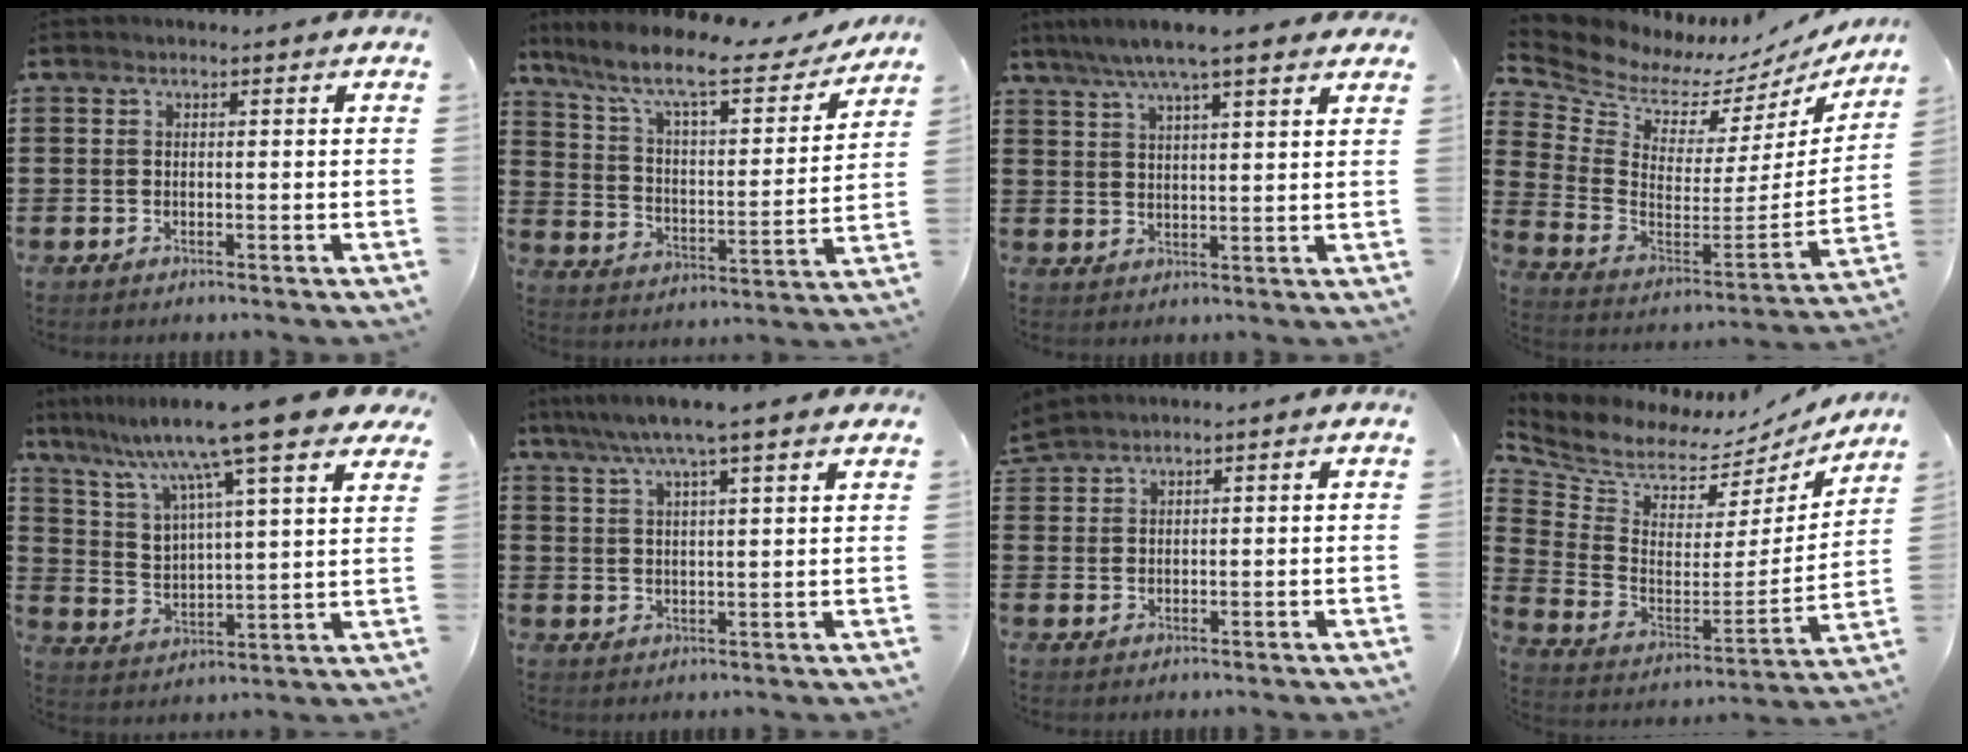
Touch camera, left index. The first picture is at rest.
{"total": 10.6, "force": [8.4, 1.5, 6.3], "torque": [-0.144, -0.052, 0.137]}
{"total": 6.3, "force": [5.0, 0.3, 3.8], "torque": [-0.085, -0.009, 0.087]}
{"total": 6.0, "force": [5.3, 2.5, 1.5], "torque": [-0.067, -0.059, 0.088]}
{"total": 12.5, "force": [10.1, -0.1, 7.4], "torque": [-0.171, -0.057, 0.161]}
{"total": 6.0, "force": [4.8, -0.1, 3.7], "torque": [-0.085, -0.013, 0.082]}
{"total": 1.9, "force": [1.9, -0.1, 0.1], "torque": [-0.007, 0.001, 0.040]}
{"total": 5.4, "force": [5.0, 1.6, 1.2], "torque": [-0.059, -0.056, 0.083]}